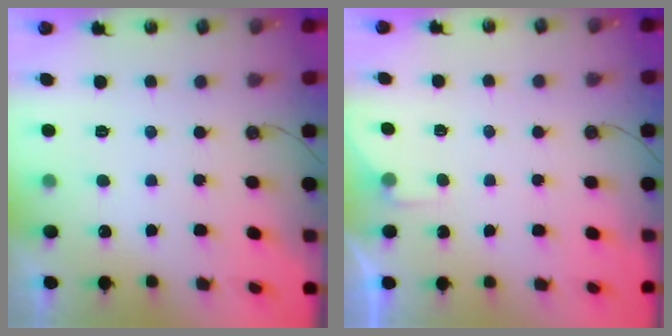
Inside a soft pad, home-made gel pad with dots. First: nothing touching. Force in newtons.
{"total": 2.9, "press": 2.8, "slide": 0.4}